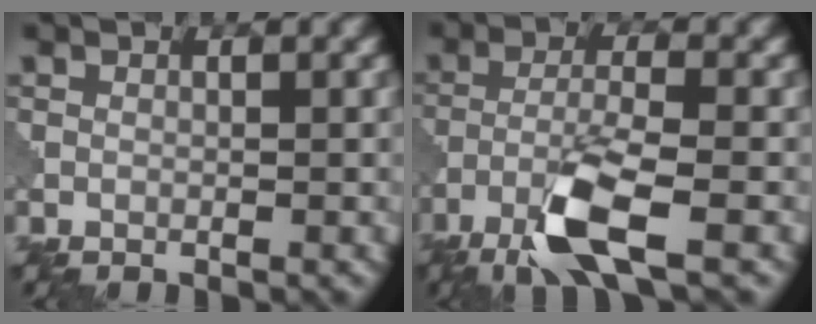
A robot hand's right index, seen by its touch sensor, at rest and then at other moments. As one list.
[{"total": 6.4, "force": [-3.6, 1.2, 5.1], "torque": [-0.103, -0.002, -0.079]}]